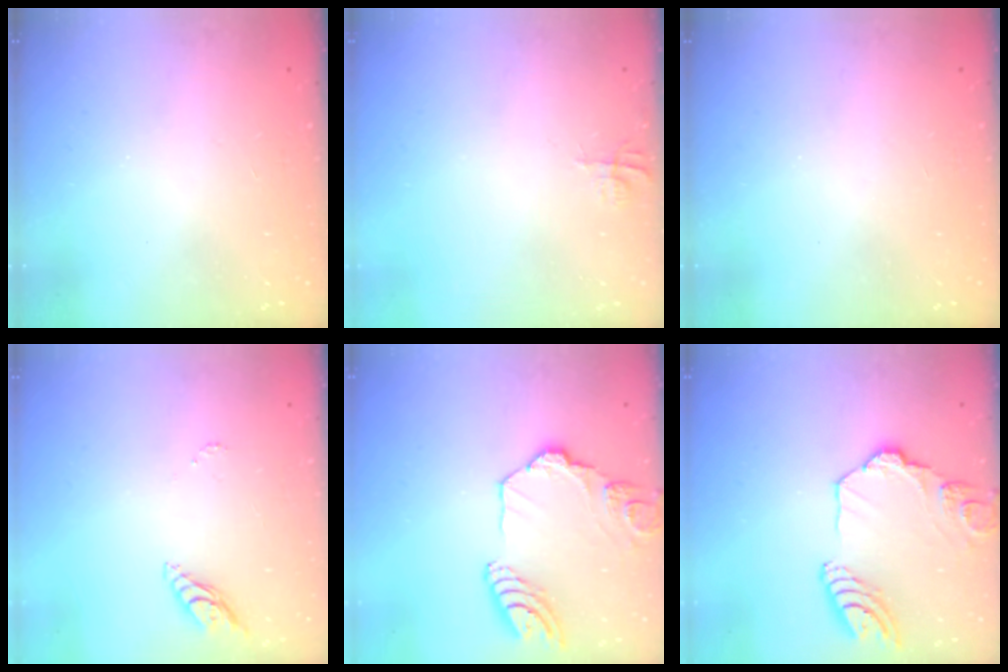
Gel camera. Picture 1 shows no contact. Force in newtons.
{"total": 3.9, "press": 3.9, "slide": 0.4}
{"total": 0.0}
{"total": 5.4, "press": 5.4, "slide": 0.4}
{"total": 15.3, "press": 15.2, "slide": 1.6}
{"total": 15.3, "press": 15.2, "slide": 1.6}